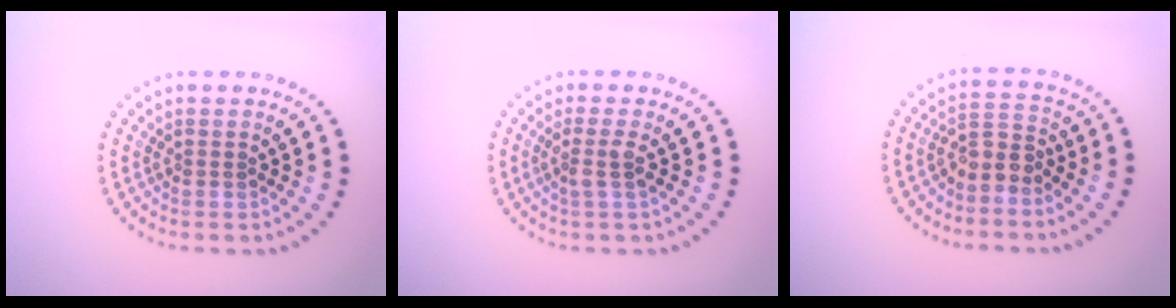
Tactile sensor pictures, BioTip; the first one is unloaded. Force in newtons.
{"total": 1.7, "press": 1.2, "slide": 1.2}
{"total": 2.5, "press": 2.0, "slide": 1.5}